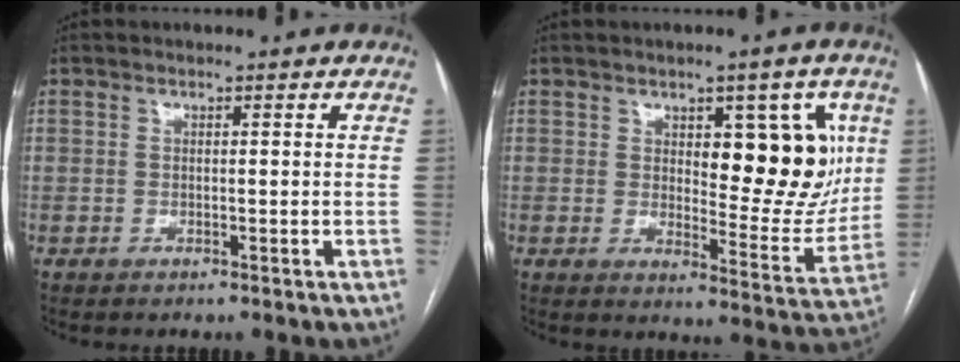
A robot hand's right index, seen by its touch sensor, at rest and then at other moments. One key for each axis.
{"total": 12.4, "fx": 3.4, "fy": 5.0, "fz": 10.8, "tx": -0.124, "ty": 0.006, "tz": 0.055}